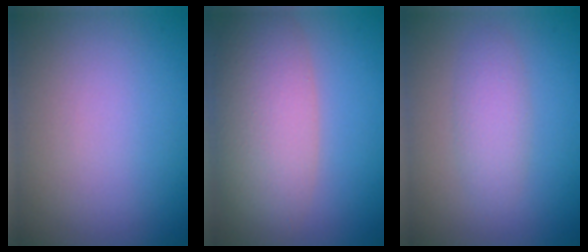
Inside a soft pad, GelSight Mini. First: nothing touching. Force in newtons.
{"total": 7.4, "press": 7.4, "slide": 0.3}
{"total": 2.3, "press": 2.3, "slide": 0.0}